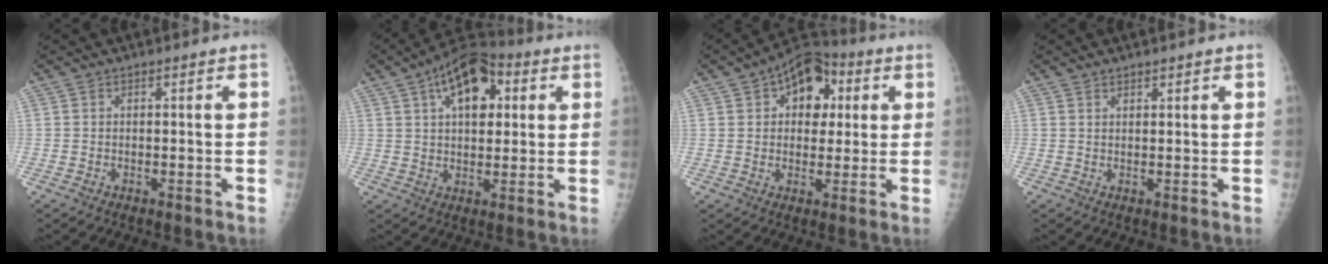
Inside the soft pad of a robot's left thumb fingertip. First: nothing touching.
{"total": 13.4, "force": [4.7, 7.5, 10.0], "torque": [-0.124, 0.009, 0.069]}
{"total": 11.6, "force": [3.4, 7.9, 7.8], "torque": [-0.066, 0.011, 0.042]}
{"total": 0.8, "force": [0.7, 0.3, 0.1], "torque": [0.005, -0.006, 0.012]}